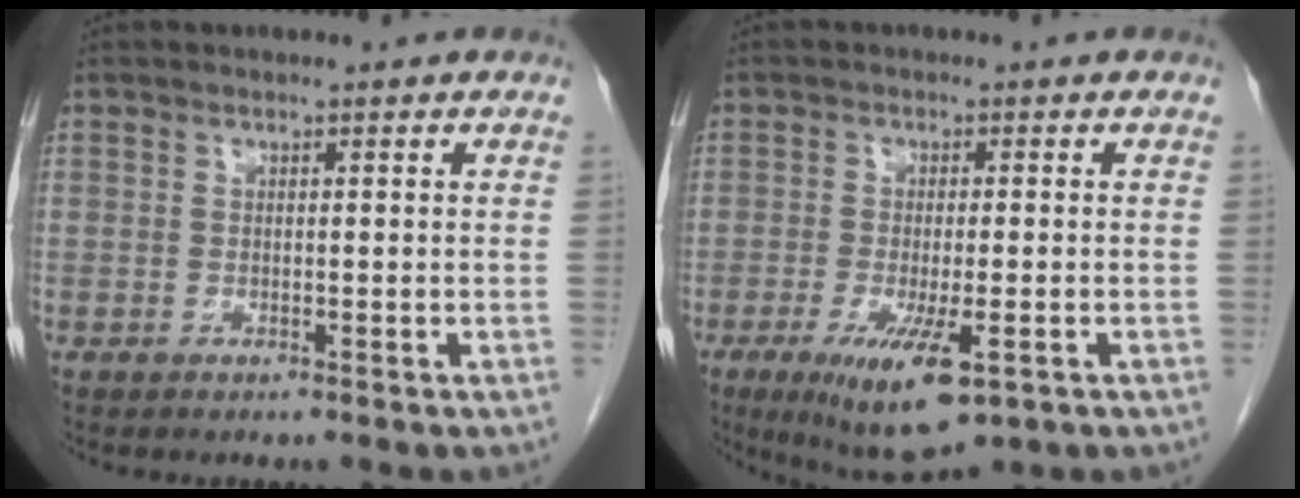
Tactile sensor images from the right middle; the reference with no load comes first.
{"total": 9.8, "force": [-4.5, 2.6, 8.3], "torque": [-0.141, -0.024, -0.066]}